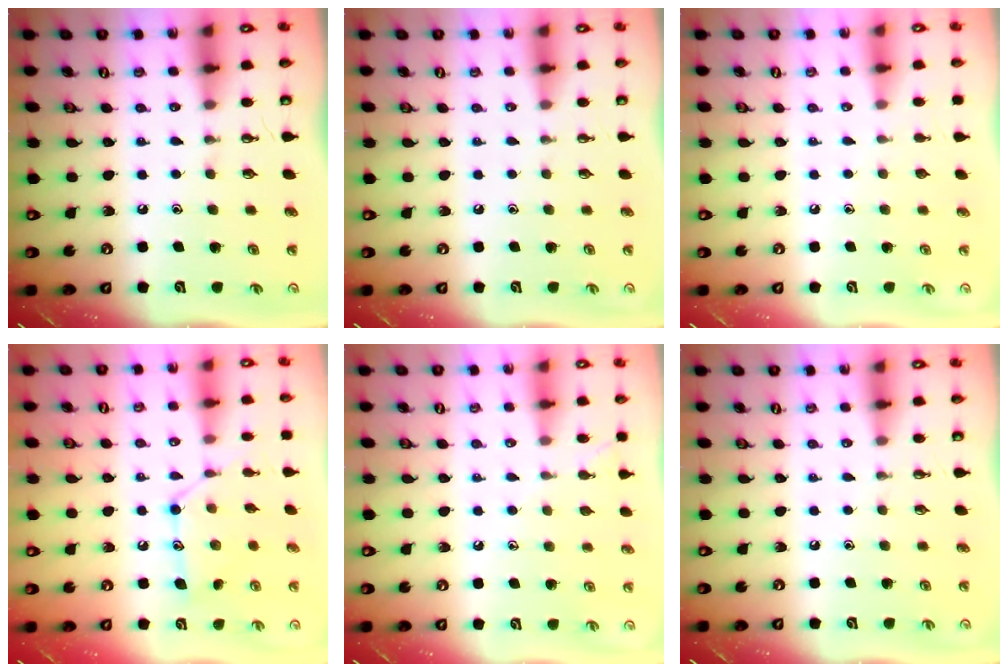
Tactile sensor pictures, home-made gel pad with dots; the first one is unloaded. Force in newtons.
{"total": 0.0}
{"total": 0.0}
{"total": 12.8, "press": 12.8, "slide": 0.4}
{"total": 5.6, "press": 5.5, "slide": 0.6}
{"total": 0.0}